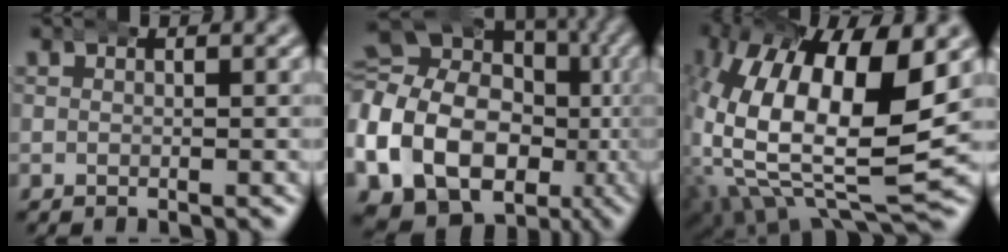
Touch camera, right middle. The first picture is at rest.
{"total": 18.3, "force": [-5.6, 15.4, 8.2], "torque": [-0.185, -0.072, -0.079]}
{"total": 15.9, "force": [-0.1, 9.5, 12.8], "torque": [-0.264, -0.046, 0.018]}